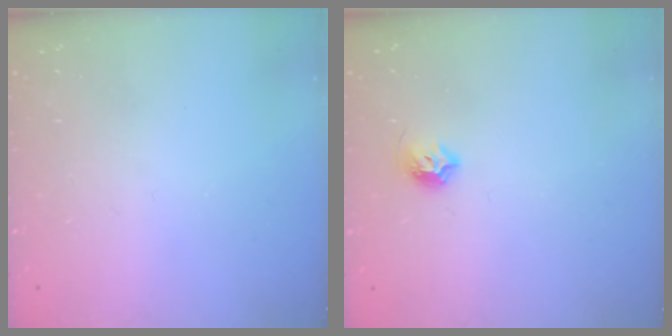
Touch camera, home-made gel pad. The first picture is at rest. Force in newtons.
{"total": 6.0, "press": 5.9, "slide": 1.1}